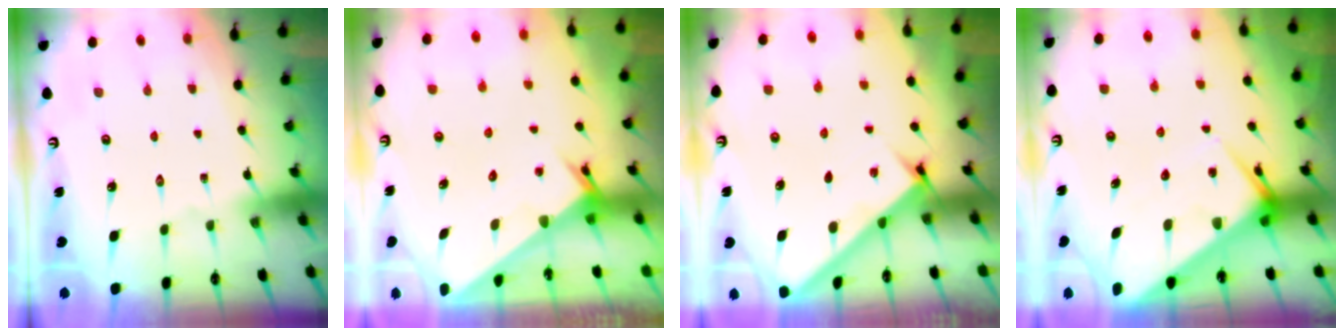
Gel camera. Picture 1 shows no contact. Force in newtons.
{"total": 2.5, "press": 2.5, "slide": 0.1}
{"total": 2.8, "press": 2.8, "slide": 0.3}
{"total": 8.1, "press": 8.0, "slide": 0.5}